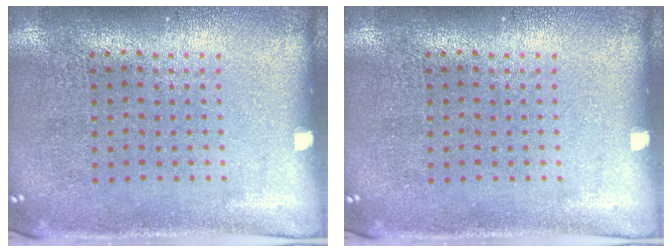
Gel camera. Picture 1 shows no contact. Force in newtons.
{"total": 0.0}